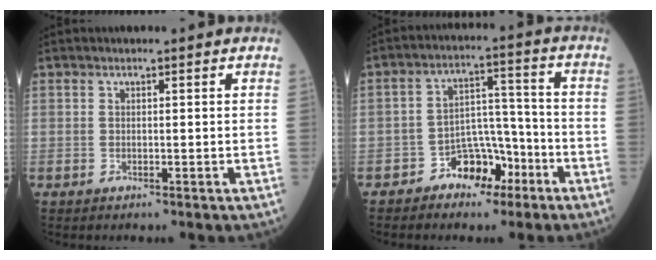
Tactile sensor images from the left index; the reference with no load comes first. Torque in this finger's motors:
{"motor_torque": [0.18, 0.21, 0.07, 0.00]}